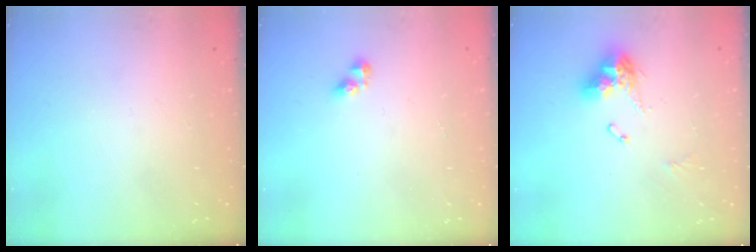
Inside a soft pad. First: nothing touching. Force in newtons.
{"total": 3.9, "press": 3.8, "slide": 0.4}
{"total": 11.0, "press": 10.9, "slide": 1.3}